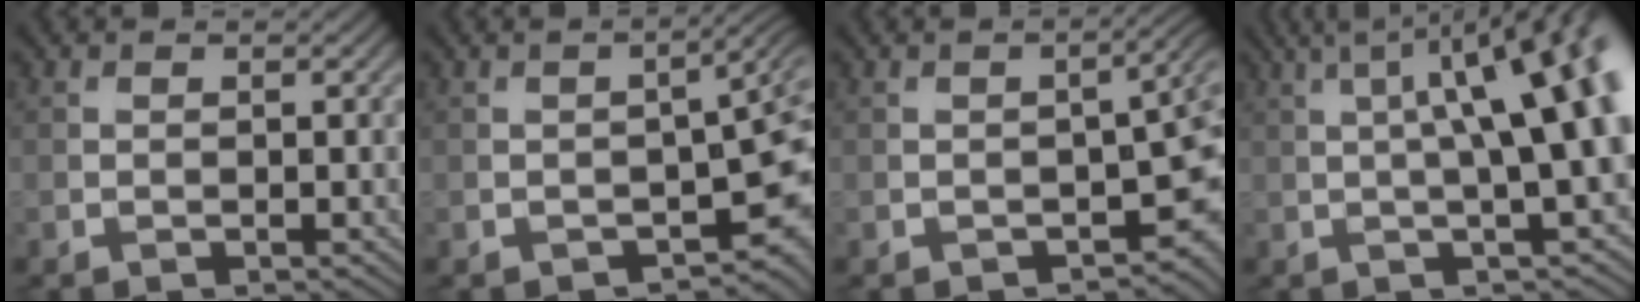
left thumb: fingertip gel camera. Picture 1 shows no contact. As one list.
[{"total": 5.7, "force": [-3.3, 1.8, 4.3], "torque": [-0.046, -0.009, -0.035]}, {"total": 5.1, "force": [-2.8, 1.8, 3.8], "torque": [-0.039, -0.010, -0.025]}, {"total": 13.5, "force": [1.7, 4.1, 12.8], "torque": [-0.126, 0.035, 0.026]}]